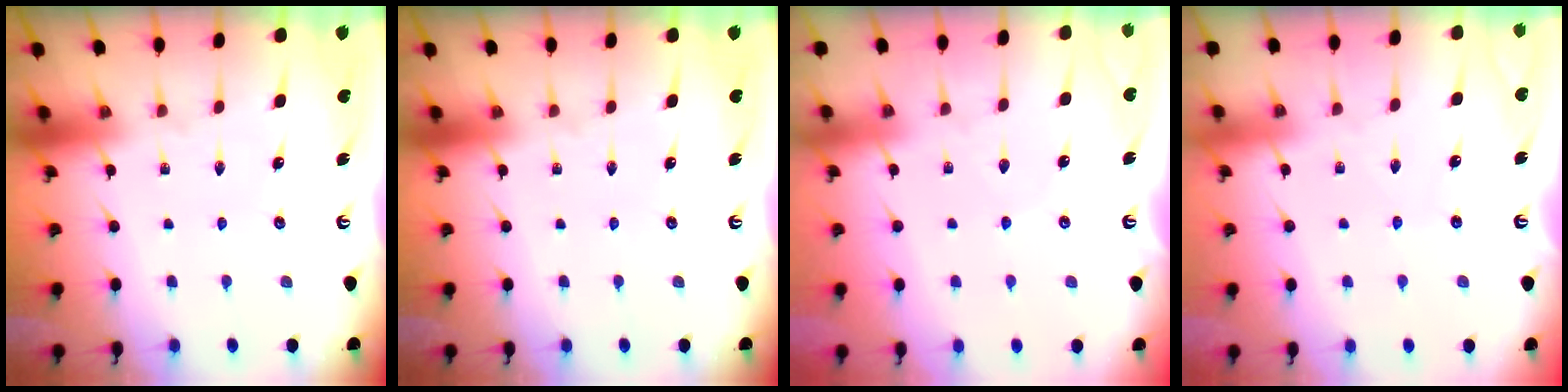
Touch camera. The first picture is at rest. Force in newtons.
{"total": 0.0}
{"total": 2.5, "press": 2.4, "slide": 0.5}
{"total": 2.7, "press": 2.6, "slide": 0.5}